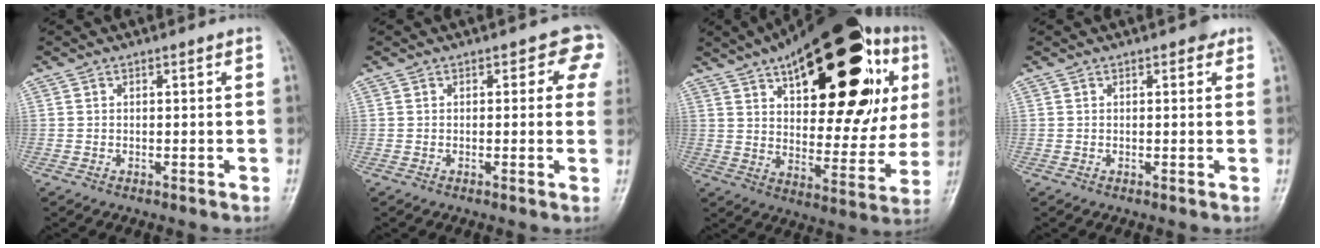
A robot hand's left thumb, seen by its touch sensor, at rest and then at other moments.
{"total": 4.7, "force": [1.8, 2.9, 3.3], "torque": [0.015, 0.001, 0.005]}
{"total": 33.3, "force": [12.6, 14.9, 27.0], "torque": [-0.353, 0.017, 0.189]}
{"total": 1.4, "force": [0.9, 0.8, 0.8], "torque": [0.002, -0.001, 0.007]}